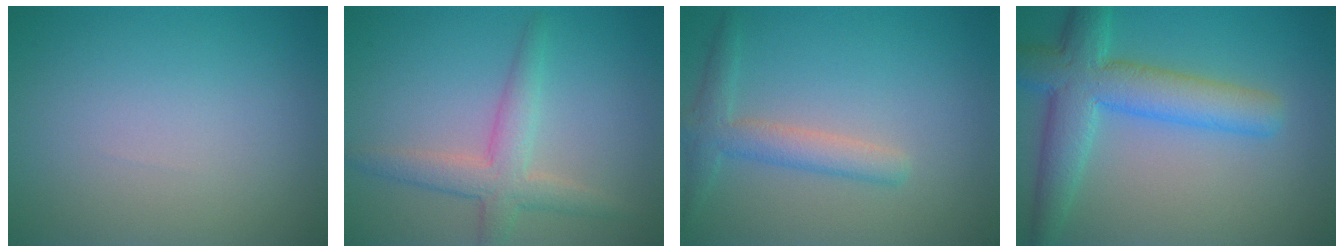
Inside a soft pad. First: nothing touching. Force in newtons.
{"total": 3.6, "press": 3.6, "slide": 0.2}
{"total": 2.8, "press": 2.8, "slide": 0.1}
{"total": 6.7, "press": 6.7, "slide": 0.2}